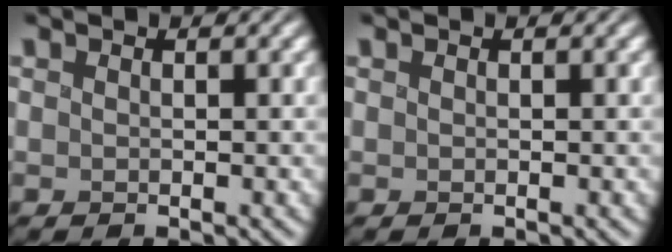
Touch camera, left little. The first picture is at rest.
{"total": 0.0}